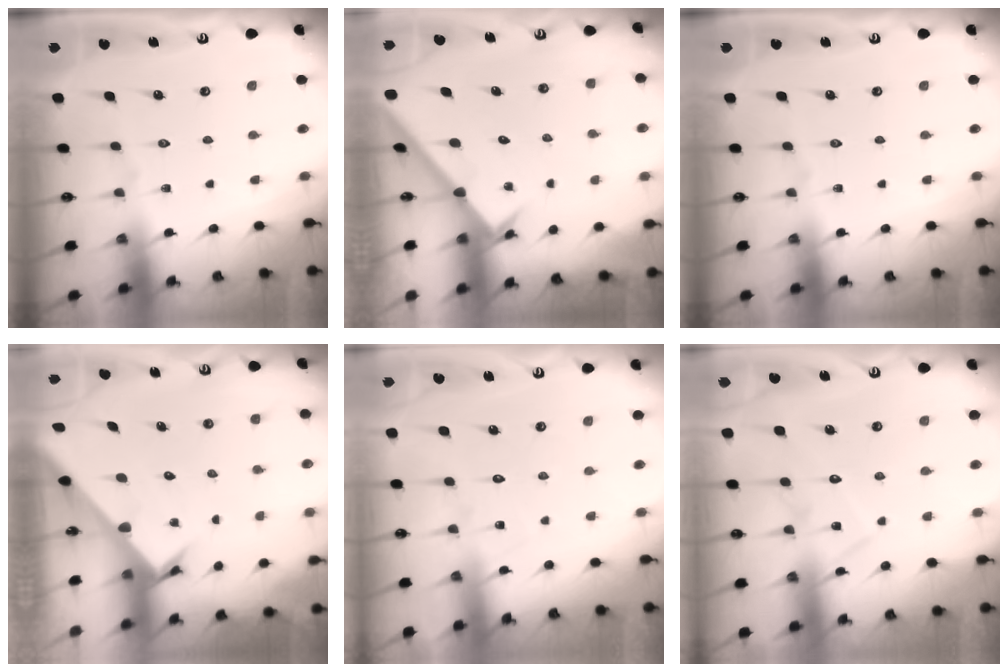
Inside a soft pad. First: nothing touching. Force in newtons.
{"total": 2.1, "press": 2.1, "slide": 0.2}
{"total": 0.0}
{"total": 2.6, "press": 2.6, "slide": 0.2}
{"total": 5.3, "press": 5.3, "slide": 0.4}
{"total": 11.1, "press": 11.1, "slide": 0.7}